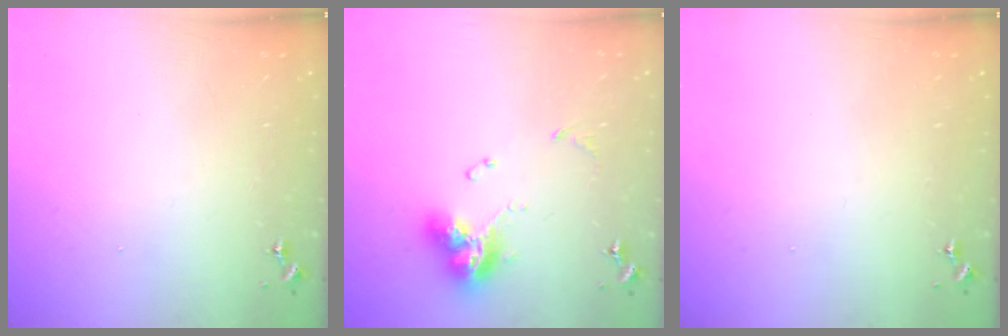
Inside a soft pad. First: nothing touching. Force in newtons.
{"total": 12.3, "press": 12.2, "slide": 1.5}
{"total": 0.0}